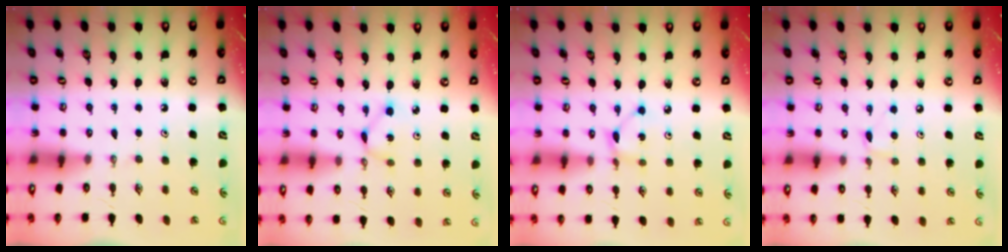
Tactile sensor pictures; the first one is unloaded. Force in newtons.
{"total": 2.0, "press": 2.0, "slide": 0.1}
{"total": 2.2, "press": 2.2, "slide": 0.1}
{"total": 4.8, "press": 4.7, "slide": 0.6}